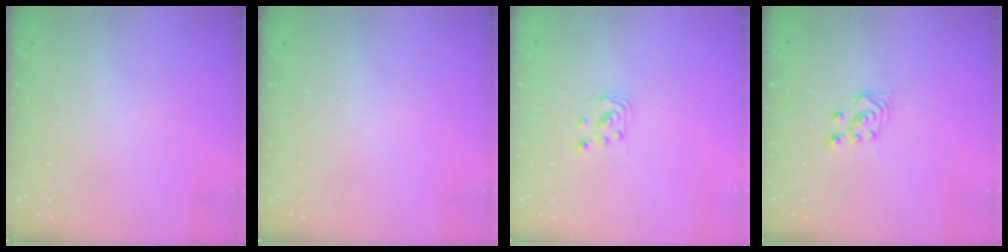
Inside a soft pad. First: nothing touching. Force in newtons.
{"total": 0.0}
{"total": 2.2, "press": 2.2, "slide": 0.2}
{"total": 2.5, "press": 2.2, "slide": 1.2}